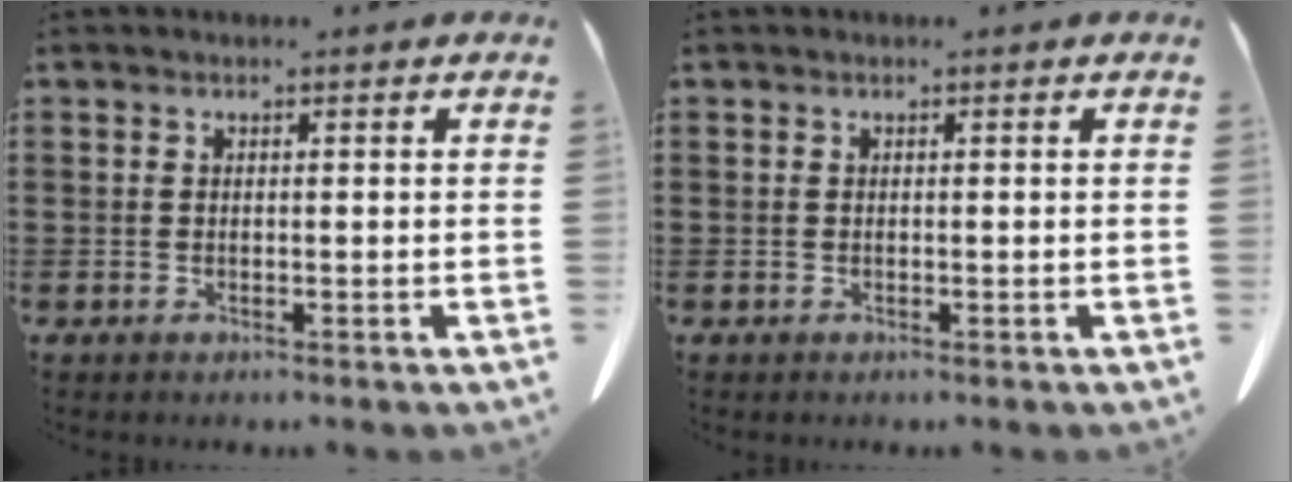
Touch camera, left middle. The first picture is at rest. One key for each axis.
{"total": 0.0}